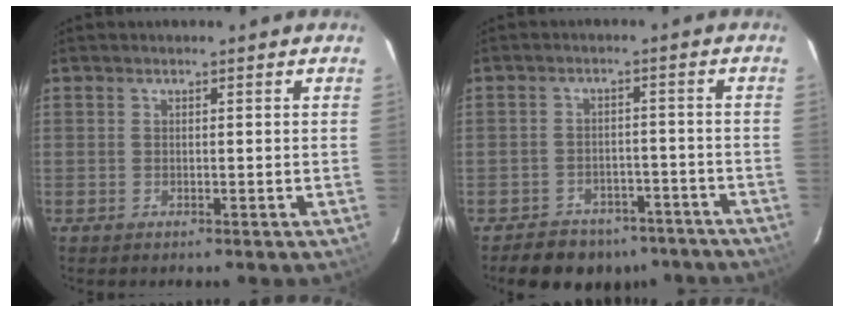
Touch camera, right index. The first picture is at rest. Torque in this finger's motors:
{"motor_torque": [-0.31, -0.50, -0.34, -0.21]}